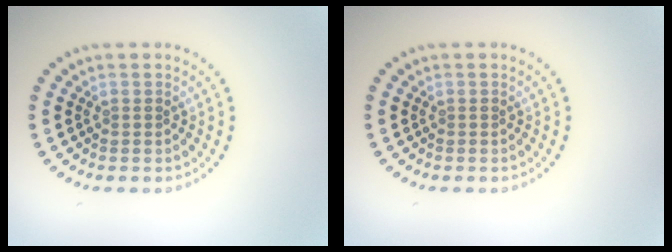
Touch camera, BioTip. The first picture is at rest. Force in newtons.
{"total": 0.0}